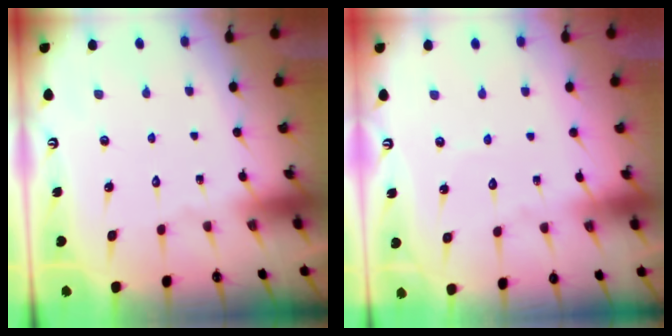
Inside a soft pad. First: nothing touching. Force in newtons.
{"total": 2.8, "press": 2.8, "slide": 0.3}